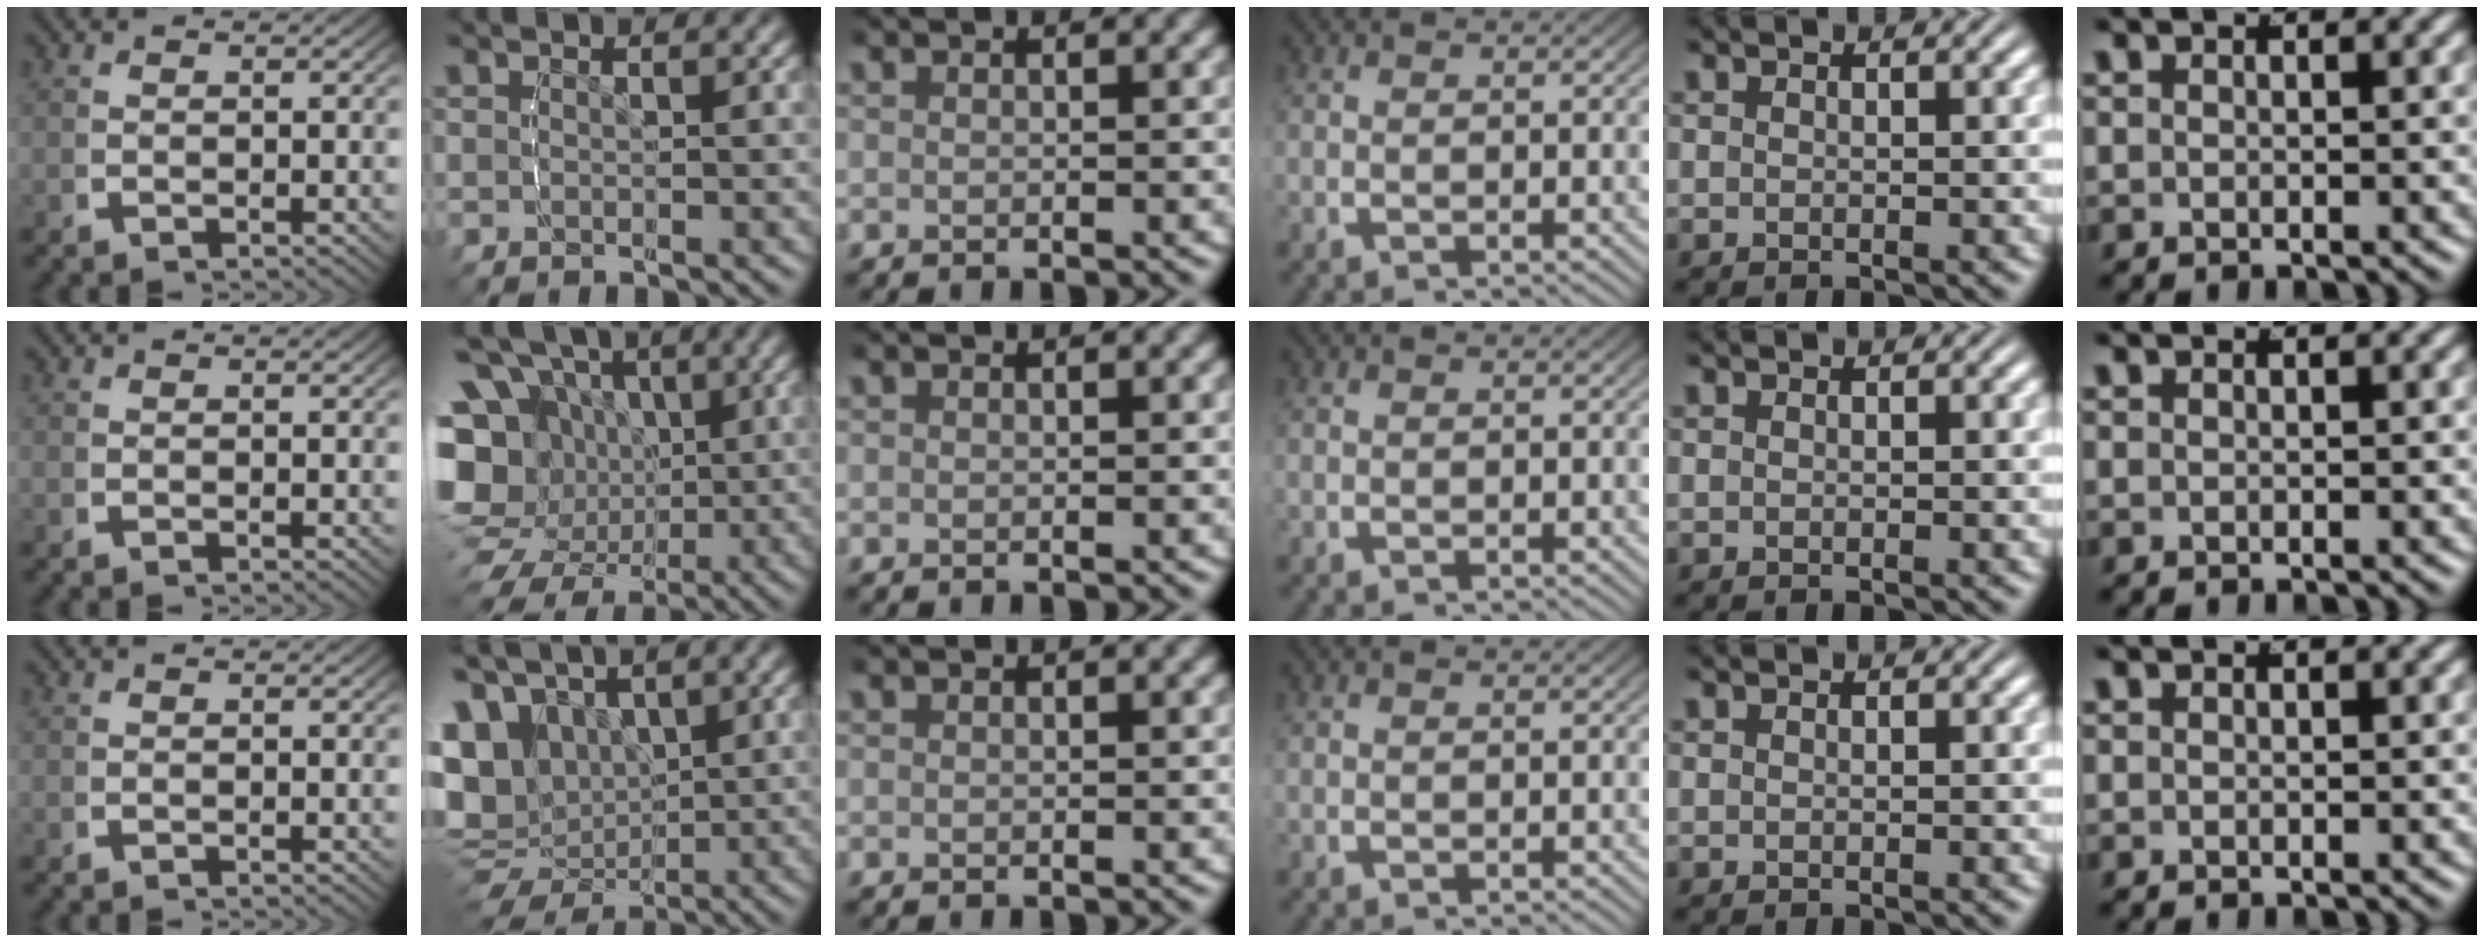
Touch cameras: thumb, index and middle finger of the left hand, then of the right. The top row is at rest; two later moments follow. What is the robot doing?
{"motion": "grasp_and_lifting", "object": "scissors"}